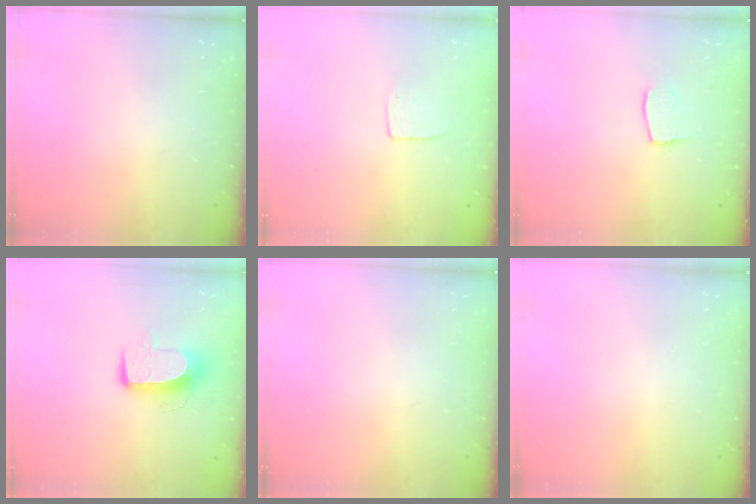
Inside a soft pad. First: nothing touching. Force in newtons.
{"total": 4.3, "press": 4.3, "slide": 0.3}
{"total": 3.0, "press": 3.0, "slide": 0.2}
{"total": 10.3, "press": 10.3, "slide": 0.8}
{"total": 0.0}
{"total": 0.0}